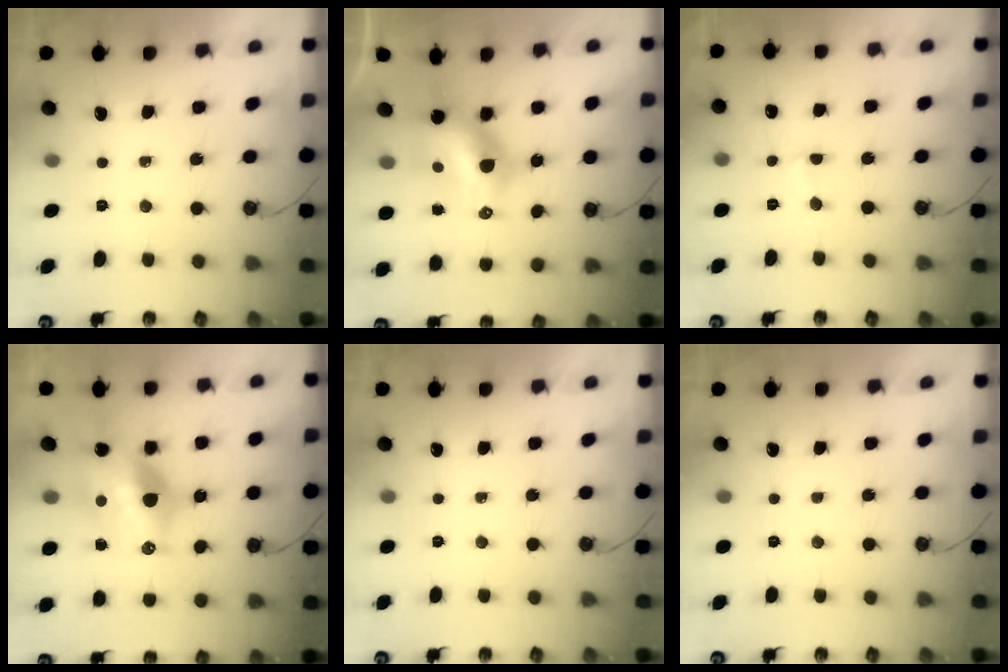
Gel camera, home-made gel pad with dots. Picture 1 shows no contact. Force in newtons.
{"total": 10.5, "press": 10.3, "slide": 1.9}
{"total": 1.6, "press": 1.3, "slide": 0.9}
{"total": 16.2, "press": 16.1, "slide": 1.8}
{"total": 0.0}
{"total": 0.0}